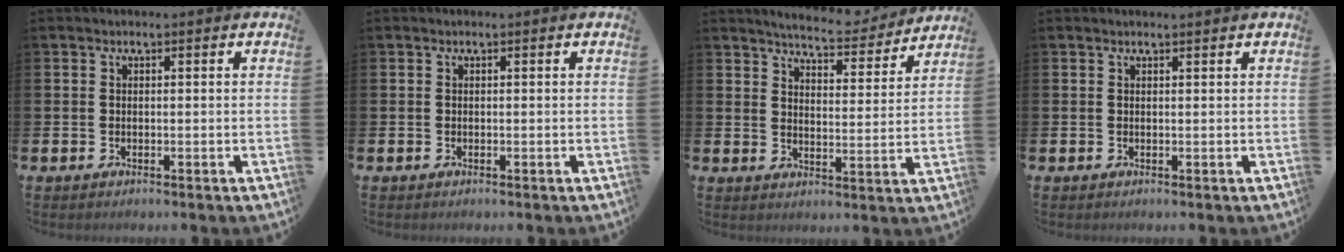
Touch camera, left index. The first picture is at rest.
{"total": 0.0}
{"total": 6.1, "force": [5.9, 0.6, 1.1], "torque": [-0.031, -0.041, 0.101]}
{"total": 0.5, "force": [0.5, -0.1, 0.0], "torque": [0.002, -0.002, 0.009]}